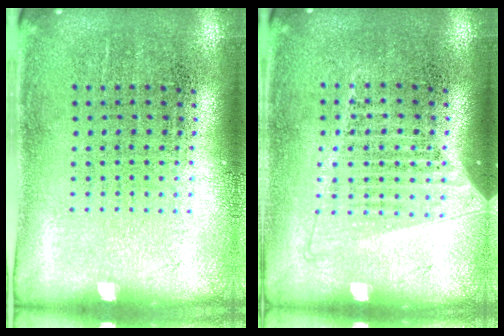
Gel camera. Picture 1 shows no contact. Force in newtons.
{"total": 1.2, "press": 1.1, "slide": 0.5}